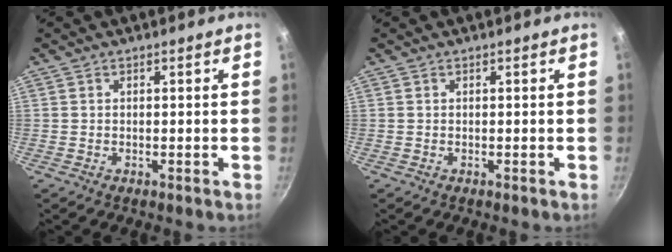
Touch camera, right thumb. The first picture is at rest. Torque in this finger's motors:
{"motor_torque": [0.00, 0.00, 0.05, -0.05, 0.00]}